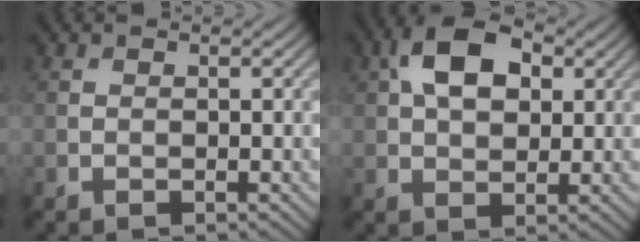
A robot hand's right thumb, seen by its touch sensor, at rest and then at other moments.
{"total": 8.6, "force": [2.7, 5.1, 6.3], "torque": [-0.123, 0.014, 0.039]}